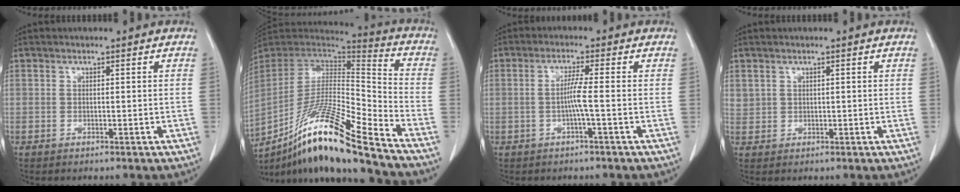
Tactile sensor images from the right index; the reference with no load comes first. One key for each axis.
{"total": 19.6, "fx": -14.1, "fy": 0.3, "fz": 13.7, "tx": -0.268, "ty": -0.018, "tz": -0.260}
{"total": 3.1, "fx": -0.7, "fy": -0.7, "fz": 2.9, "tx": -0.055, "ty": 0.001, "tz": -0.014}
{"total": 1.7, "fx": 0.9, "fy": 1.4, "fz": 0.2, "tx": 0.005, "ty": 0.009, "tz": 0.017}